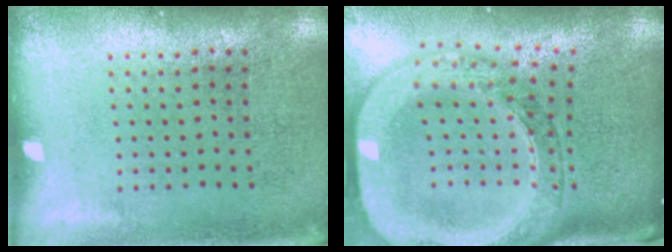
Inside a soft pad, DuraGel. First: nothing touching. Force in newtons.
{"total": 3.8, "press": 3.0, "slide": 2.3}